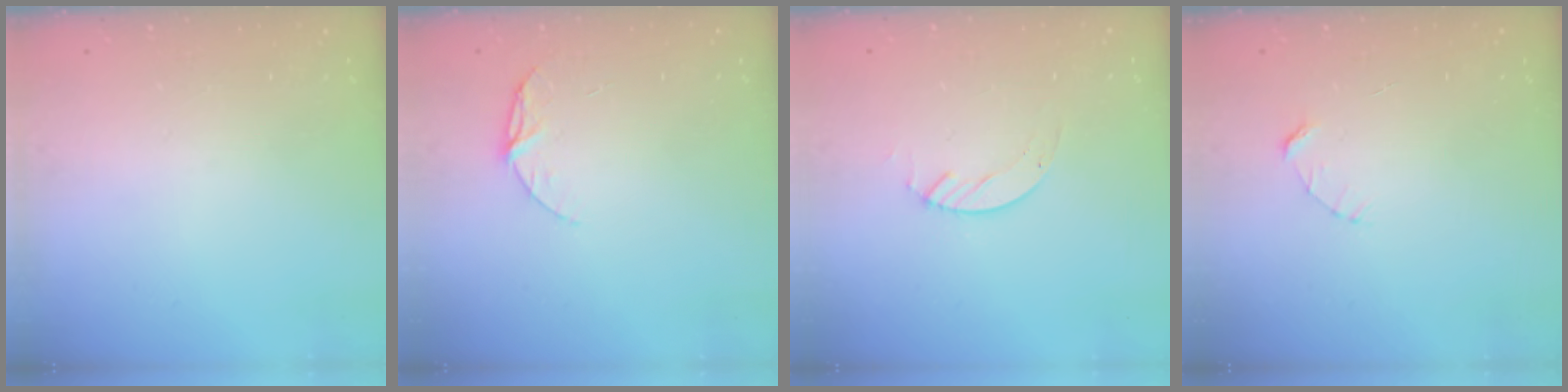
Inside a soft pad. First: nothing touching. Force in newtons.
{"total": 7.6, "press": 7.6, "slide": 0.6}
{"total": 2.1, "press": 2.1, "slide": 0.2}
{"total": 2.7, "press": 2.7, "slide": 0.3}